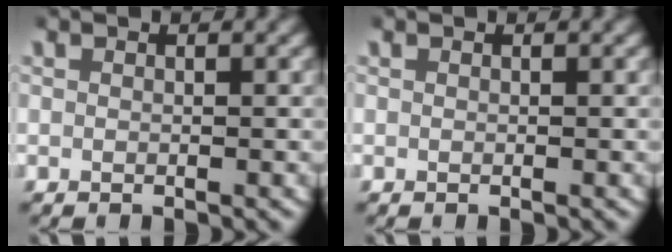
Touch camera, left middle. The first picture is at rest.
{"total": 0.0}